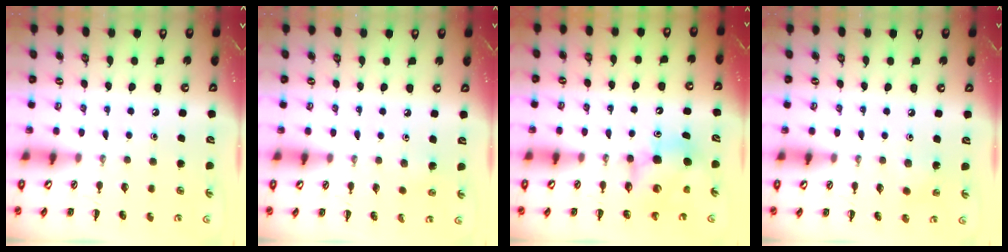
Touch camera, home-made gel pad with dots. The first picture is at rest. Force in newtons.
{"total": 2.7, "press": 2.6, "slide": 1.0}
{"total": 8.0, "press": 7.8, "slide": 2.0}
{"total": 4.6, "press": 4.4, "slide": 1.5}